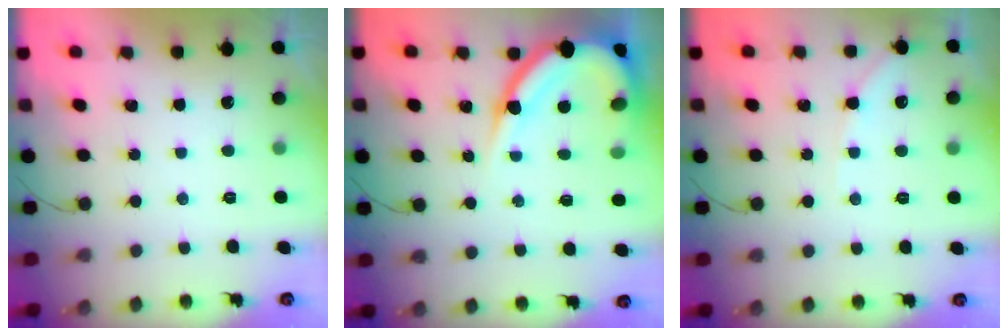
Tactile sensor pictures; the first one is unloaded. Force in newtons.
{"total": 12.9, "press": 12.8, "slide": 1.3}
{"total": 6.7, "press": 6.6, "slide": 0.9}